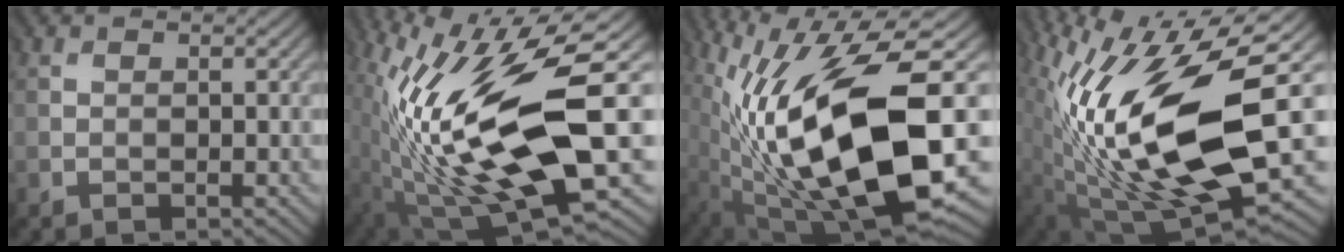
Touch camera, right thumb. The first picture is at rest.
{"total": 18.3, "force": [-1.0, 6.1, 17.3], "torque": [-0.343, 0.002, -0.015]}
{"total": 19.1, "force": [-2.3, 8.0, 17.2], "torque": [-0.340, -0.026, -0.025]}
{"total": 18.8, "force": [0.8, 7.9, 17.0], "torque": [-0.332, -0.010, 0.020]}